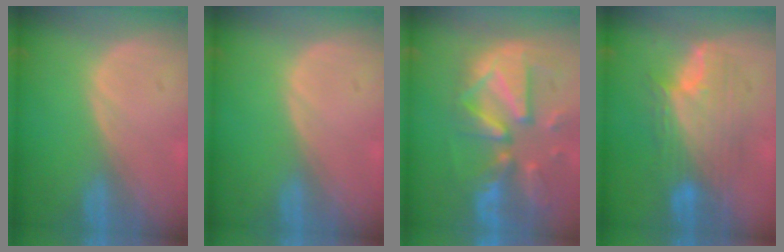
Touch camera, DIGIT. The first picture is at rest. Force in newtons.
{"total": 0.0}
{"total": 12.5, "press": 10.8, "slide": 6.2}
{"total": 8.6, "press": 8.6, "slide": 0.3}